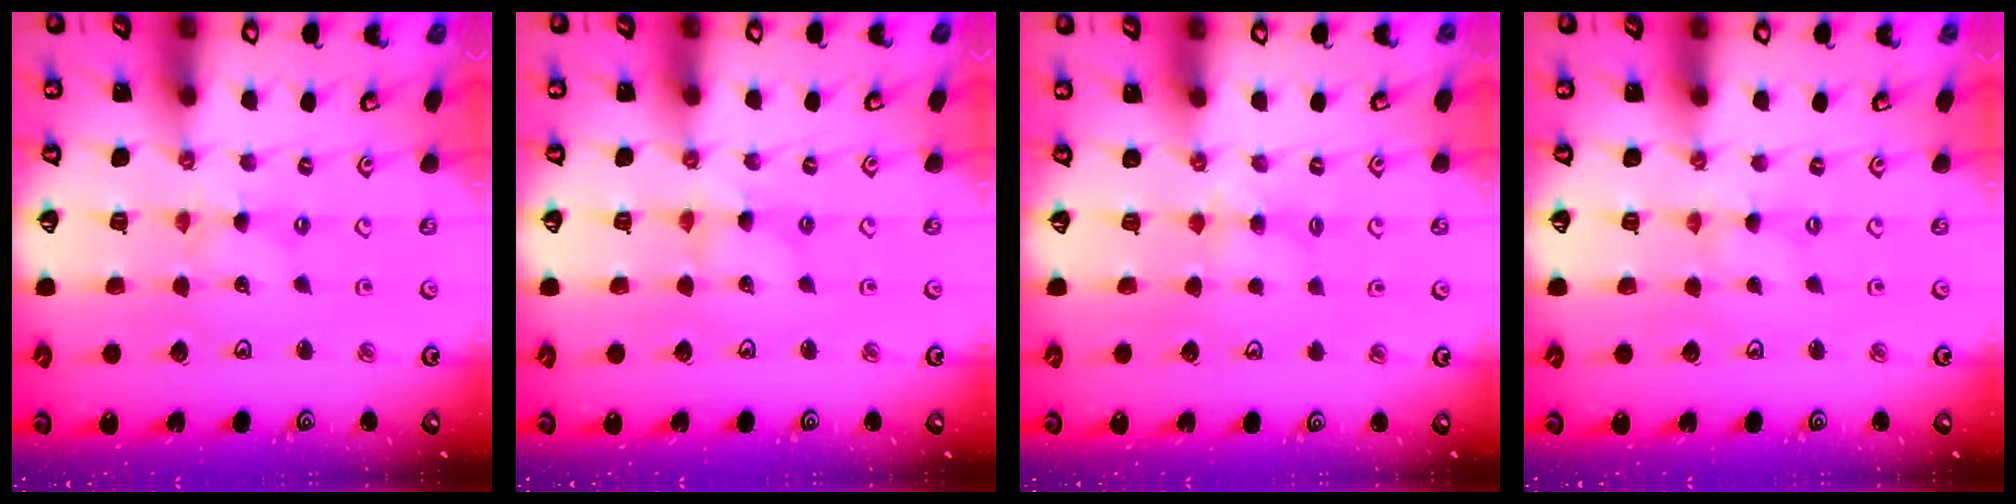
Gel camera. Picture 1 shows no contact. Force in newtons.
{"total": 2.0, "press": 2.0, "slide": 0.3}
{"total": 3.0, "press": 2.9, "slide": 0.5}
{"total": 0.0}